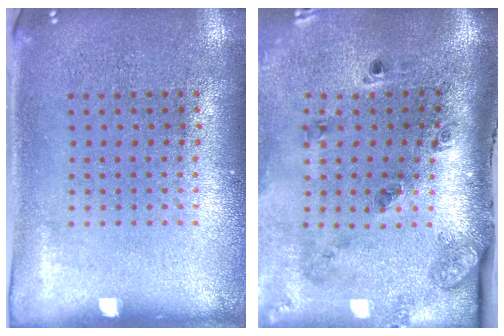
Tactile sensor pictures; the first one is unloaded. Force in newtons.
{"total": 2.0, "press": 1.6, "slide": 1.3}